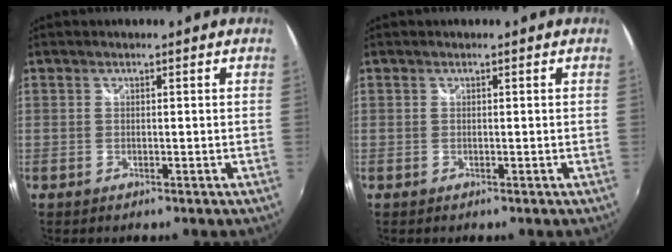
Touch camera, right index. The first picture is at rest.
{"total": 0.0}